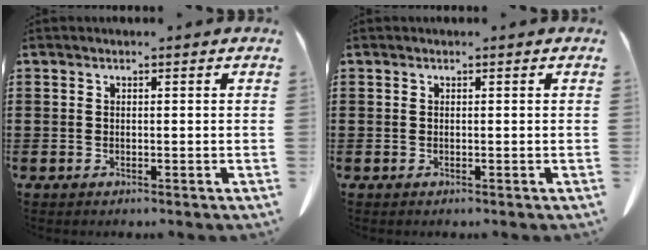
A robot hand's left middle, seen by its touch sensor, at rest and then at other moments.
{"total": 0.0}